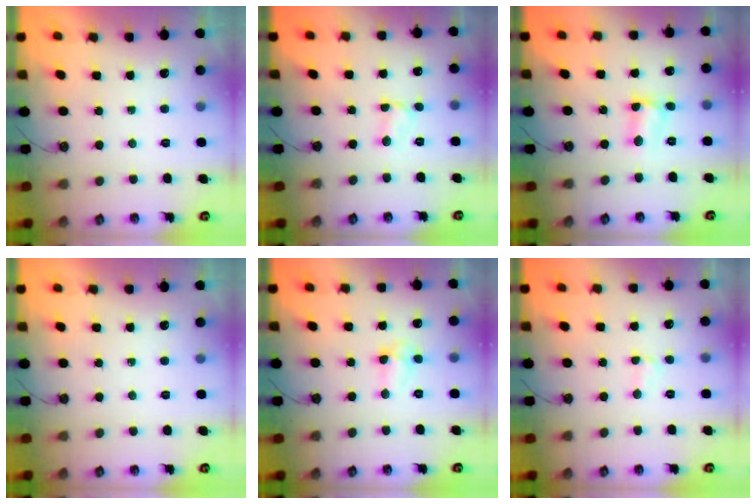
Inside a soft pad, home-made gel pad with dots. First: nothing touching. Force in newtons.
{"total": 2.5, "press": 2.5, "slide": 0.4}
{"total": 4.4, "press": 3.1, "slide": 3.2}
{"total": 0.0}
{"total": 3.9, "press": 3.9, "slide": 0.3}
{"total": 1.8, "press": 1.7, "slide": 0.4}